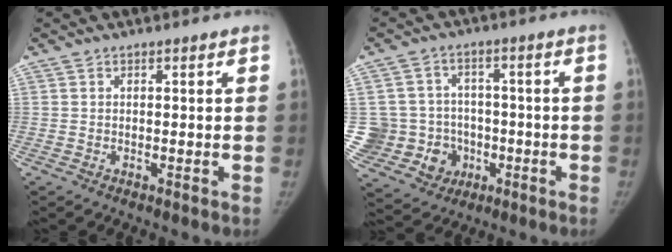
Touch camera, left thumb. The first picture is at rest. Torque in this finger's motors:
{"motor_torque": [-0.03, 0.06, 0.16, -0.15, 0.06]}